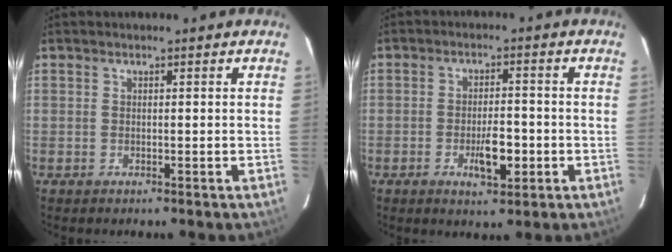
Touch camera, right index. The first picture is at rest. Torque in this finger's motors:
{"motor_torque": [0.16, 0.15, 0.09, 0.04]}